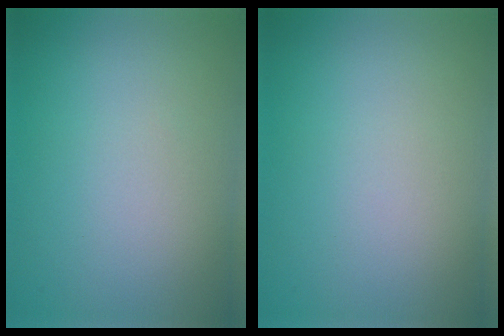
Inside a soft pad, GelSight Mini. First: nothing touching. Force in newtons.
{"total": 0.0}